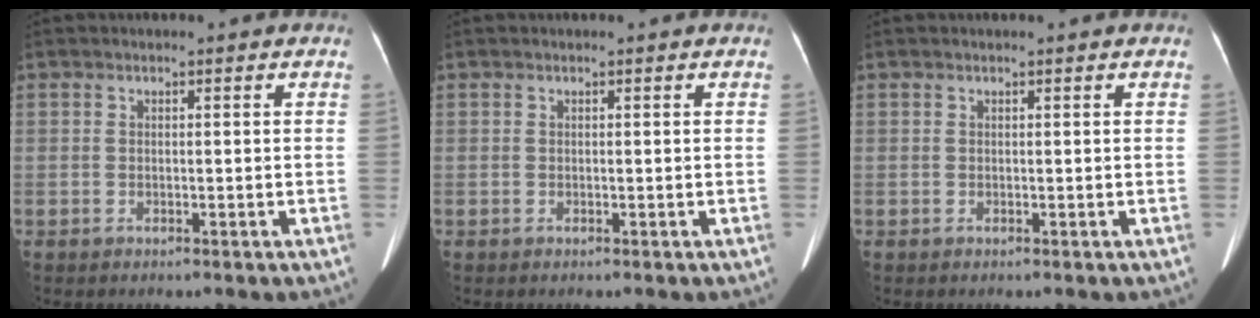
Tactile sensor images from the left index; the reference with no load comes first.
{"total": 0.0}
{"total": 0.9, "force": [0.8, 0.0, 0.4], "torque": [-0.009, 0.014, 0.011]}